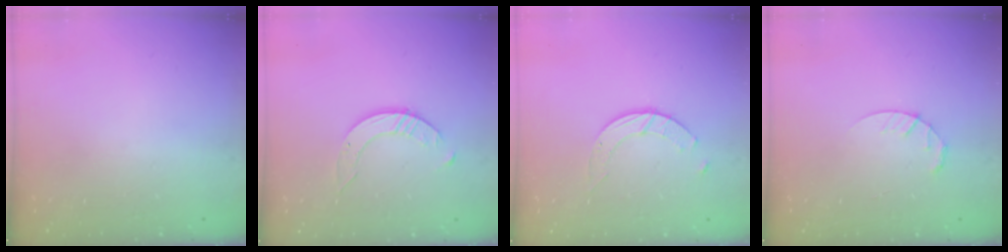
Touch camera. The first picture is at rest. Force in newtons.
{"total": 3.4, "press": 3.3, "slide": 0.4}
{"total": 4.1, "press": 4.1, "slide": 0.4}
{"total": 3.9, "press": 3.9, "slide": 0.5}